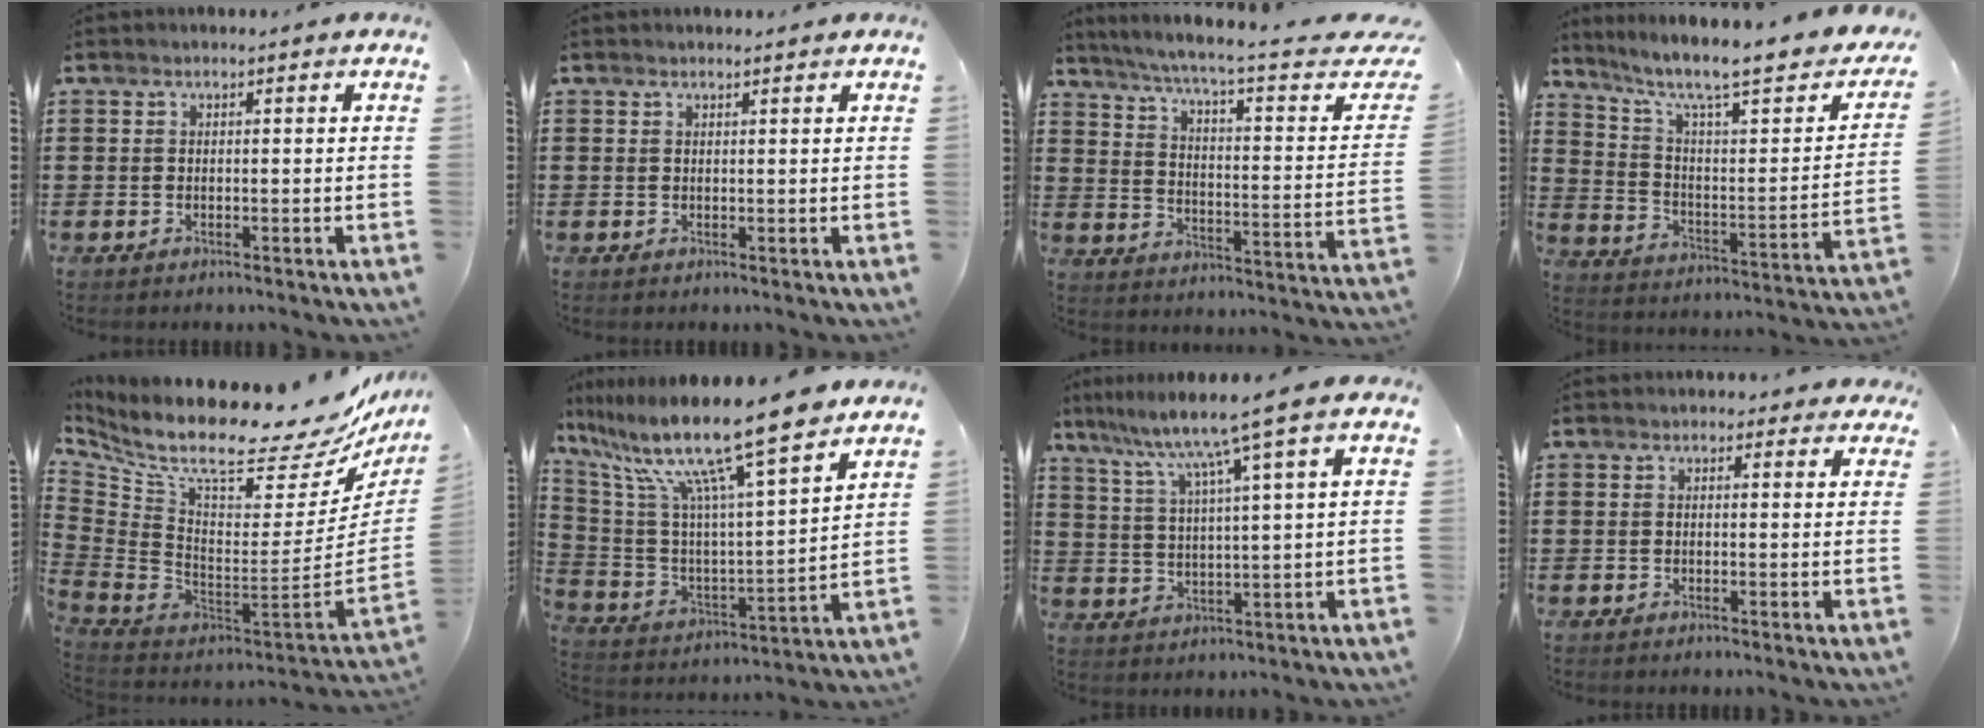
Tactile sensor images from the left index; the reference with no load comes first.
{"total": 0.6, "force": [0.6, 0.1, 0.2], "torque": [-0.005, 0.000, 0.012]}
{"total": 6.3, "force": [4.4, 0.0, 4.5], "torque": [-0.095, -0.037, 0.066]}
{"total": 8.7, "force": [6.3, 1.3, 5.8], "torque": [-0.121, -0.045, 0.097]}
{"total": 12.9, "force": [10.5, 1.3, 7.4], "torque": [-0.166, -0.096, 0.173]}
{"total": 15.3, "force": [11.8, 0.8, 9.7], "torque": [-0.216, -0.078, 0.194]}
{"total": 7.7, "force": [5.5, -1.1, 5.3], "torque": [-0.123, -0.030, 0.086]}
{"total": 1.5, "force": [0.9, 1.1, 0.6], "torque": [-0.009, 0.006, 0.013]}